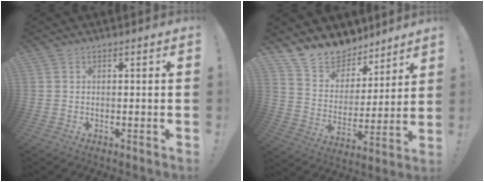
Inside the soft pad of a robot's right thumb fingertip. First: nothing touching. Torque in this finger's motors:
{"motor_torque": [-0.04, 0.21, -0.51, 0.70, 0.08]}